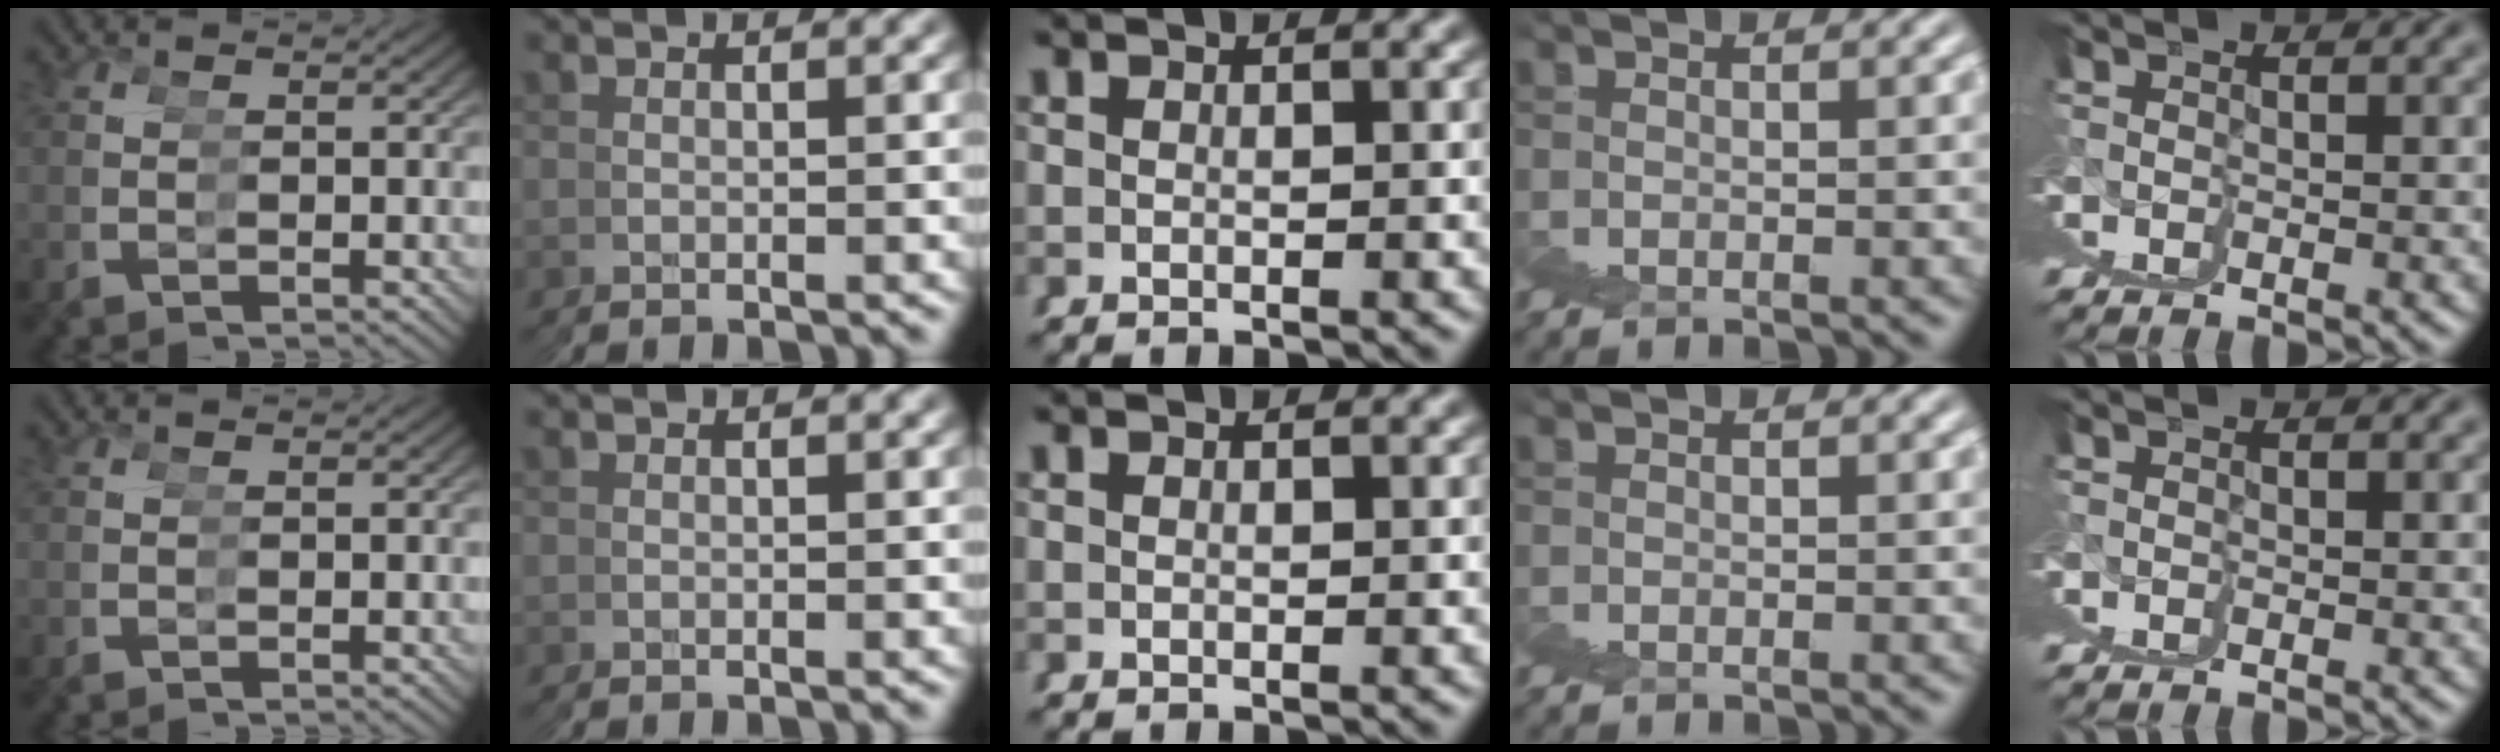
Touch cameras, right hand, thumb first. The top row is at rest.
{}